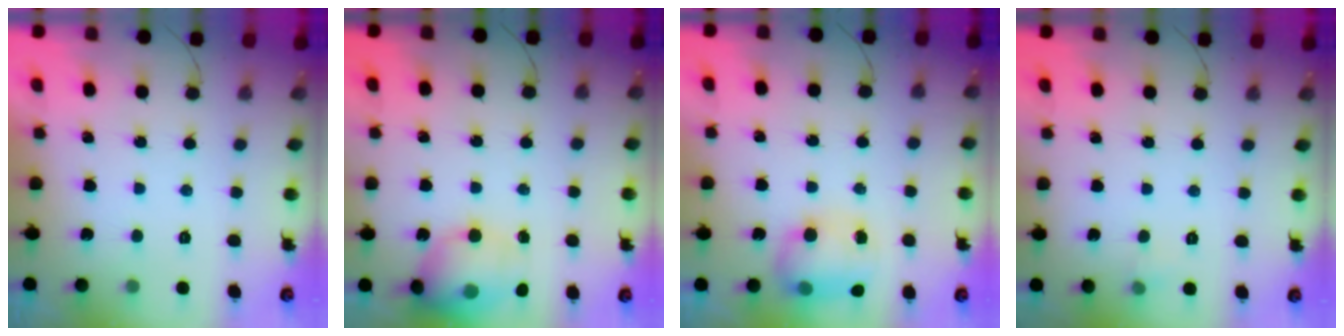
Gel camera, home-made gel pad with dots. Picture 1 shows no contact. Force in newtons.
{"total": 15.7, "press": 15.5, "slide": 2.7}
{"total": 12.1, "press": 9.7, "slide": 7.2}
{"total": 3.4, "press": 3.1, "slide": 1.3}